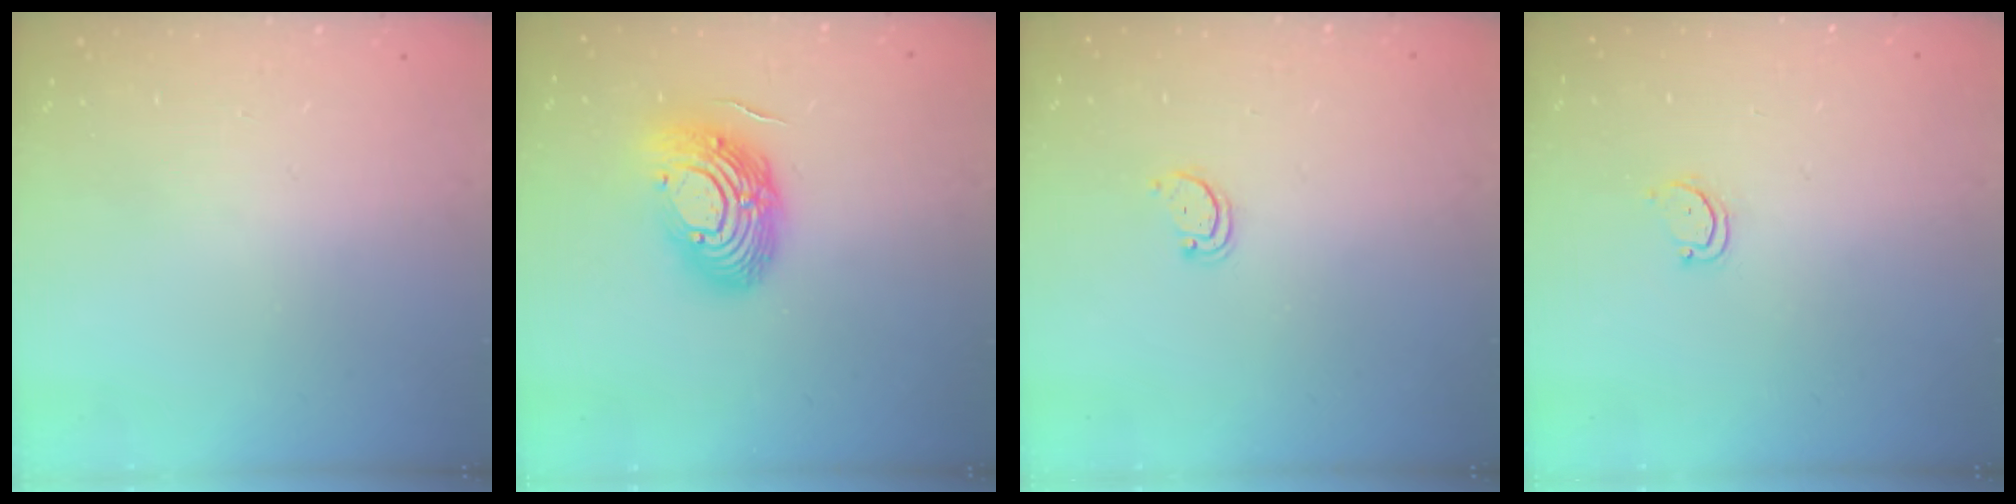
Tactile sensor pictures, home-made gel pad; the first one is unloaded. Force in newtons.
{"total": 14.7, "press": 14.6, "slide": 1.2}
{"total": 2.2, "press": 2.1, "slide": 0.4}
{"total": 2.7, "press": 2.7, "slide": 0.3}